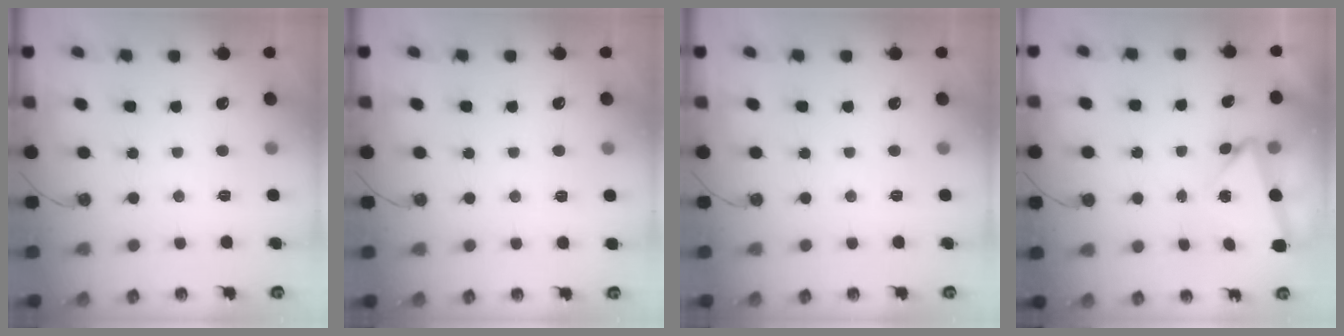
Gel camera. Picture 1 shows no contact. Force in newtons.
{"total": 2.7, "press": 2.5, "slide": 0.9}
{"total": 0.0}
{"total": 3.9, "press": 3.0, "slide": 2.5}